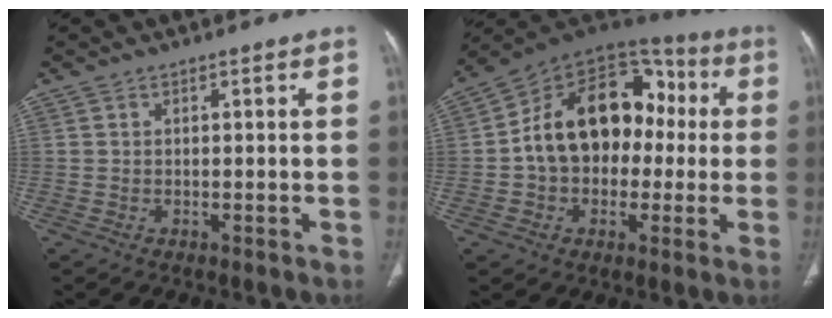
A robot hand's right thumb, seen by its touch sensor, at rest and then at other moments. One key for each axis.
{"total": 20.5, "fx": 0.3, "fy": 14.9, "fz": 14.1, "tx": -0.188, "ty": 0.053, "tz": -0.001}